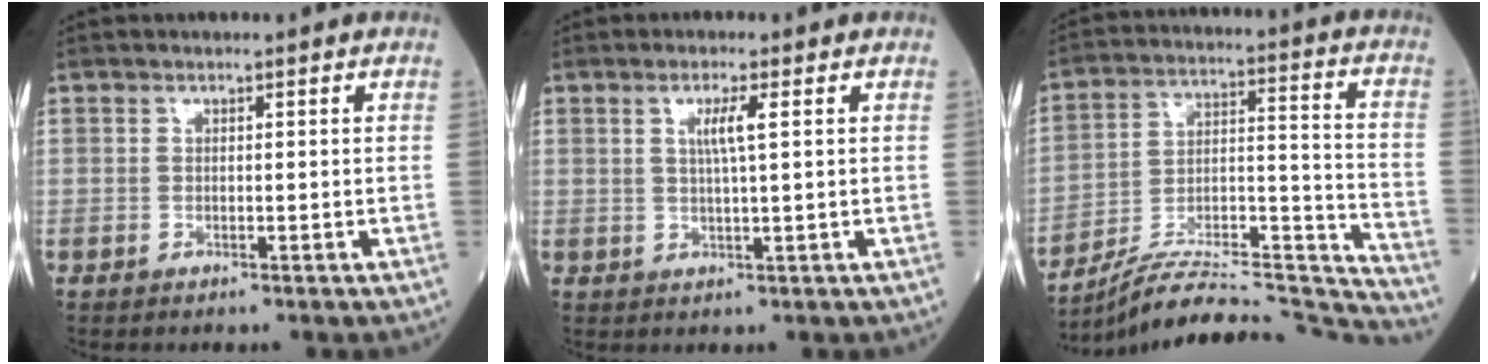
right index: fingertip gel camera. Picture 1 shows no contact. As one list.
[{"total": 3.2, "force": [0.9, -0.2, 3.0], "torque": [-0.058, -0.001, 0.016]}, {"total": 25.3, "force": [-24.4, 0.9, 6.6], "torque": [-0.081, 0.022, -0.369]}]